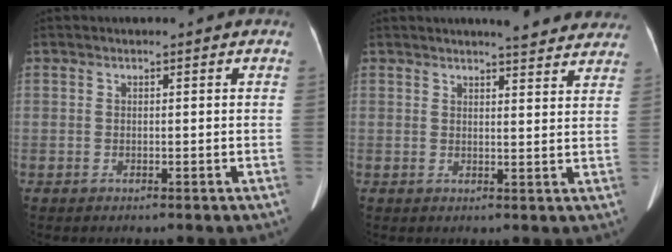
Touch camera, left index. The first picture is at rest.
{"total": 10.2, "force": [9.4, 1.5, 3.7], "torque": [-0.031, -0.007, 0.092]}